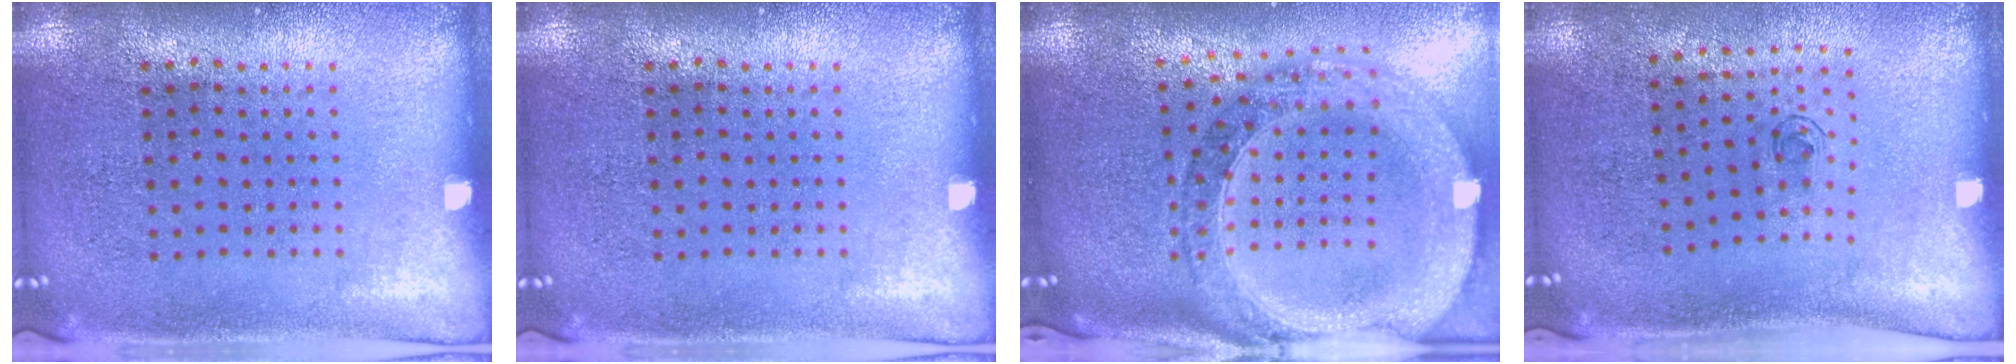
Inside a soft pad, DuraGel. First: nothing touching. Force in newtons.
{"total": 0.0}
{"total": 2.6, "press": 2.3, "slide": 1.3}
{"total": 0.7, "press": 0.2, "slide": 0.6}